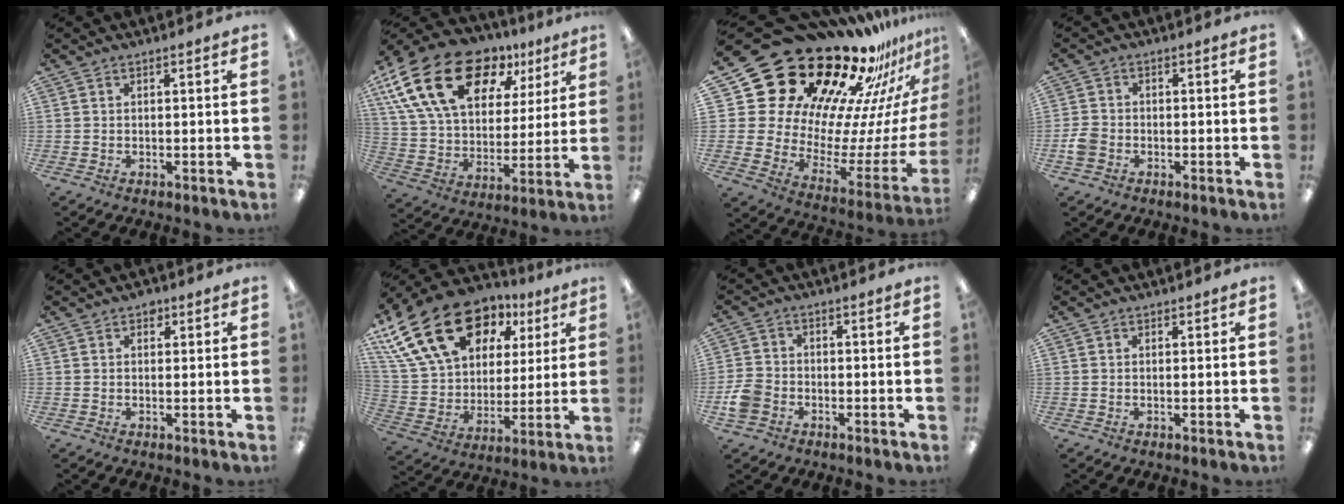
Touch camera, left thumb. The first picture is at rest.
{"total": 23.2, "force": [12.6, 13.4, 14.1], "torque": [-0.268, -0.059, 0.226]}
{"total": 28.0, "force": [21.4, 13.4, 12.0], "torque": [-0.161, -0.219, 0.412]}
{"total": 4.2, "force": [-1.7, 3.3, 1.9], "torque": [-0.027, 0.014, -0.027]}
{"total": 2.0, "force": [1.2, 1.4, 0.8], "torque": [-0.001, -0.002, 0.017]}
{"total": 24.9, "force": [12.9, 16.3, 13.8], "torque": [-0.270, -0.052, 0.240]}
{"total": 5.7, "force": [-2.4, 4.5, 2.6], "torque": [-0.051, 0.019, -0.043]}
{"total": 0.7, "force": [0.5, 0.5, -0.1], "torque": [0.010, -0.002, 0.007]}